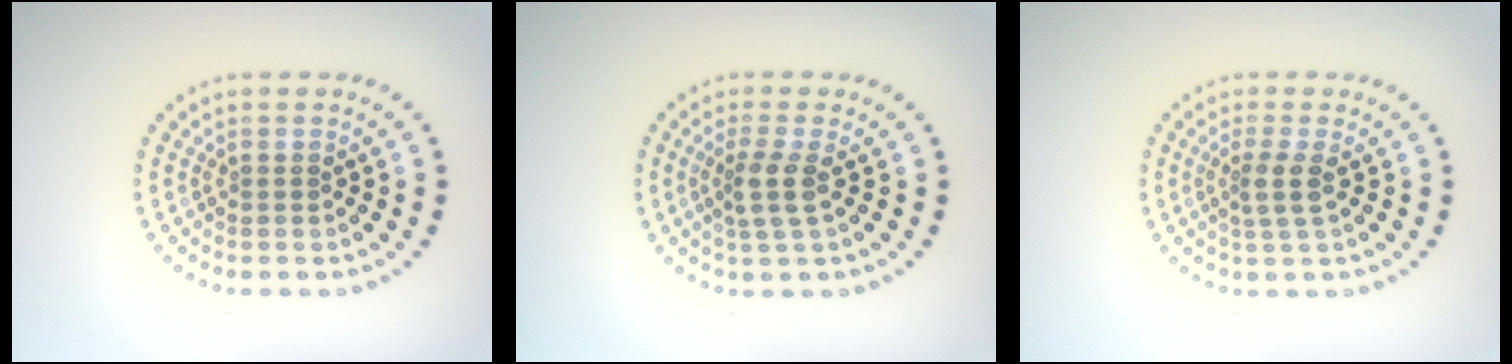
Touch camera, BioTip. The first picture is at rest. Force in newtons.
{"total": 2.4, "press": 2.0, "slide": 1.4}
{"total": 1.8, "press": 1.5, "slide": 1.1}